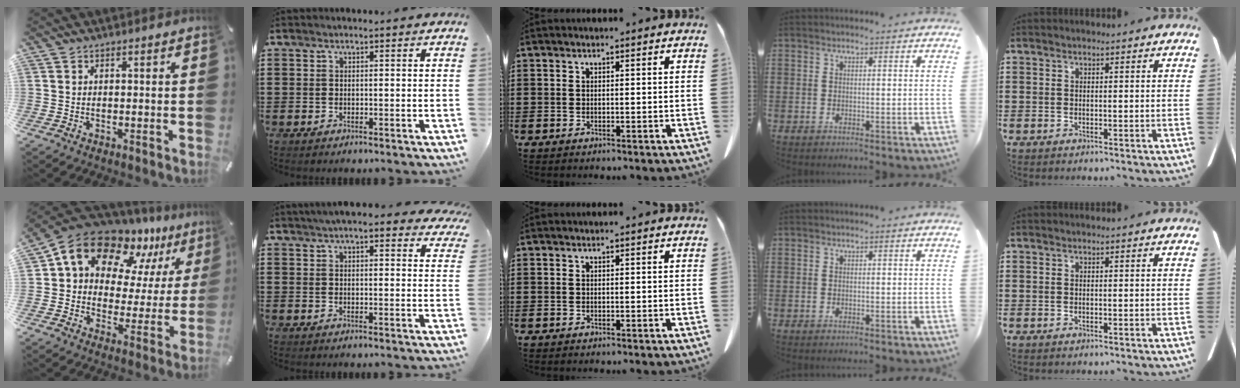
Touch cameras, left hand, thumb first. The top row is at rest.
{"thumb": {"total": 15.5, "force": [11.1, 9.4, 5.4], "torque": [-0.103, -0.091, 0.193]}, "index": {"total": 5.2, "force": [4.5, 0.7, 2.3], "torque": [-0.059, -0.004, 0.083]}}